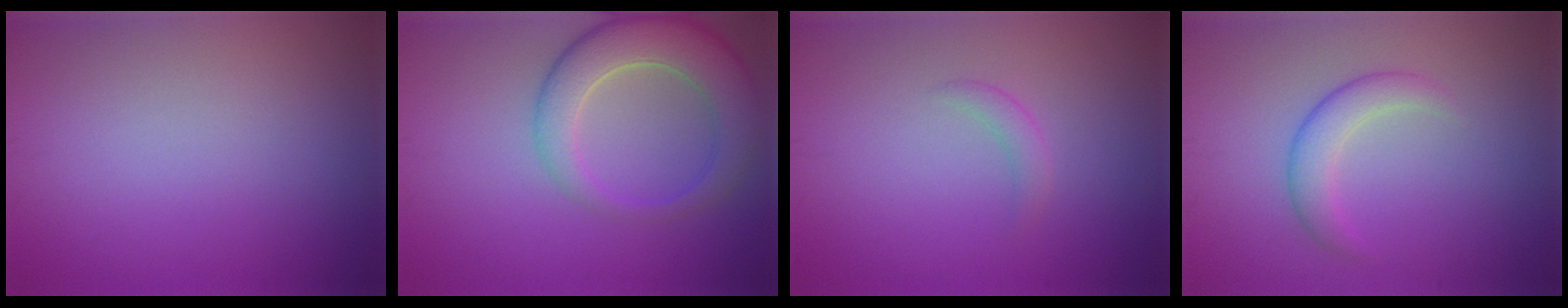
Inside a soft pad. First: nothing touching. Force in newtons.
{"total": 6.6, "press": 6.6, "slide": 0.6}
{"total": 1.2, "press": 1.2, "slide": 0.1}
{"total": 2.5, "press": 2.5, "slide": 0.1}